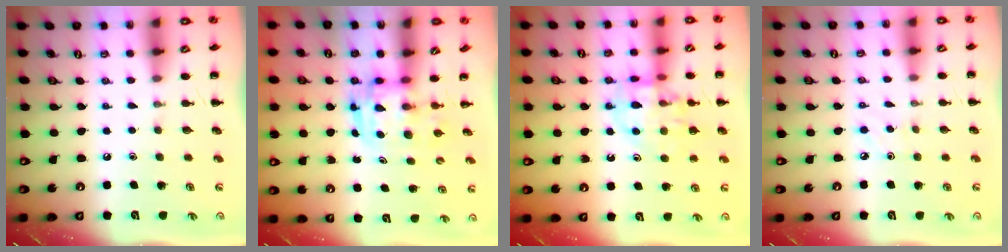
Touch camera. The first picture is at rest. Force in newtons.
{"total": 3.3, "press": 3.3, "slide": 0.7}
{"total": 12.8, "press": 12.7, "slide": 1.8}
{"total": 2.7, "press": 2.5, "slide": 0.9}